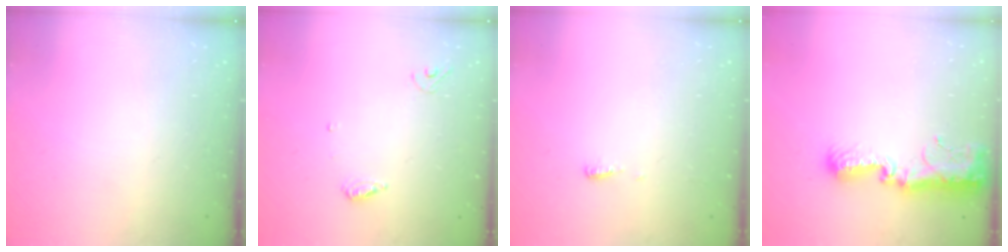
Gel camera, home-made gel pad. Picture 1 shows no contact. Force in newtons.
{"total": 5.9, "press": 5.9, "slide": 0.6}
{"total": 3.7, "press": 3.7, "slide": 0.4}
{"total": 11.5, "press": 11.4, "slide": 0.9}